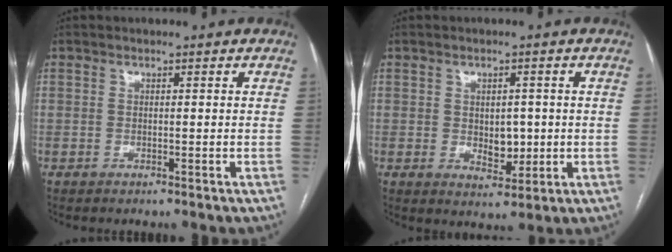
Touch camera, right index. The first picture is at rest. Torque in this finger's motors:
{"motor_torque": [0.12, 0.06, 0.03, 0.02]}